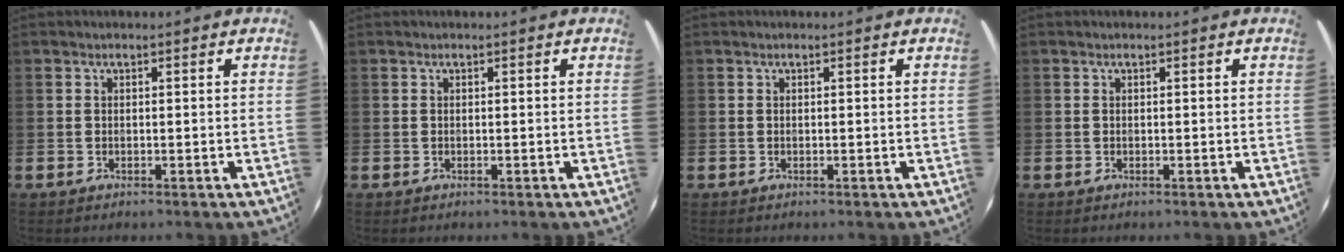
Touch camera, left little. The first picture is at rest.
{"total": 0.0}
{"total": 0.0}
{"total": 0.0}